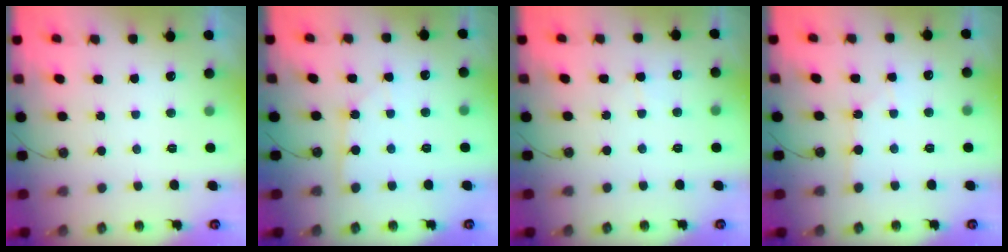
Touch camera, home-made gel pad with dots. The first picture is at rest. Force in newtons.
{"total": 2.2, "press": 2.1, "slide": 0.3}
{"total": 3.8, "press": 3.7, "slide": 0.7}
{"total": 3.0, "press": 3.0, "slide": 0.4}